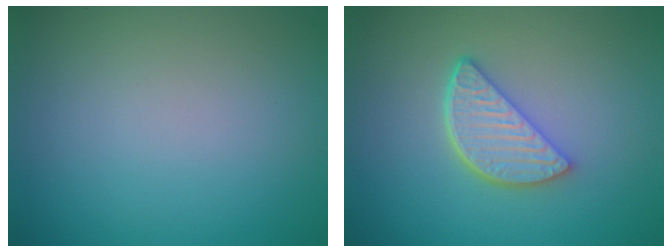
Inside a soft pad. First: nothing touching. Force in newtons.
{"total": 3.9, "press": 3.2, "slide": 2.3}